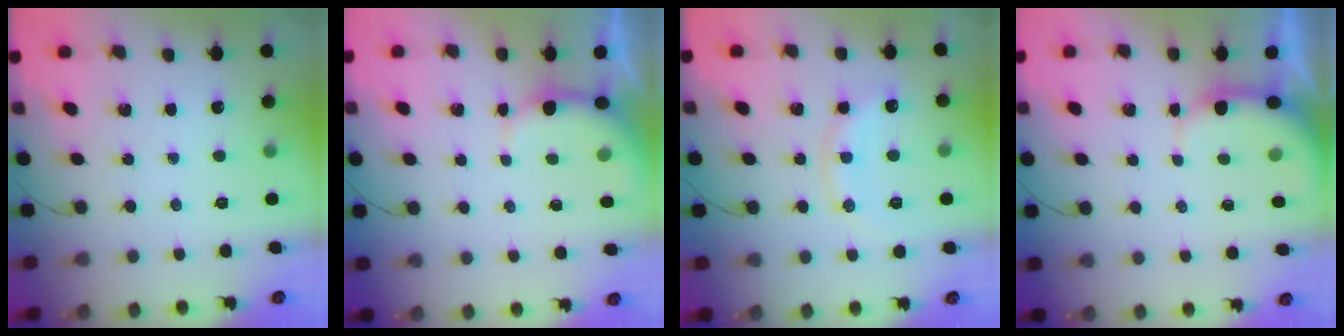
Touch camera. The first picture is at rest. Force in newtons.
{"total": 3.4, "press": 3.2, "slide": 0.9}
{"total": 11.4, "press": 11.4, "slide": 0.8}
{"total": 4.8, "press": 4.7, "slide": 0.8}